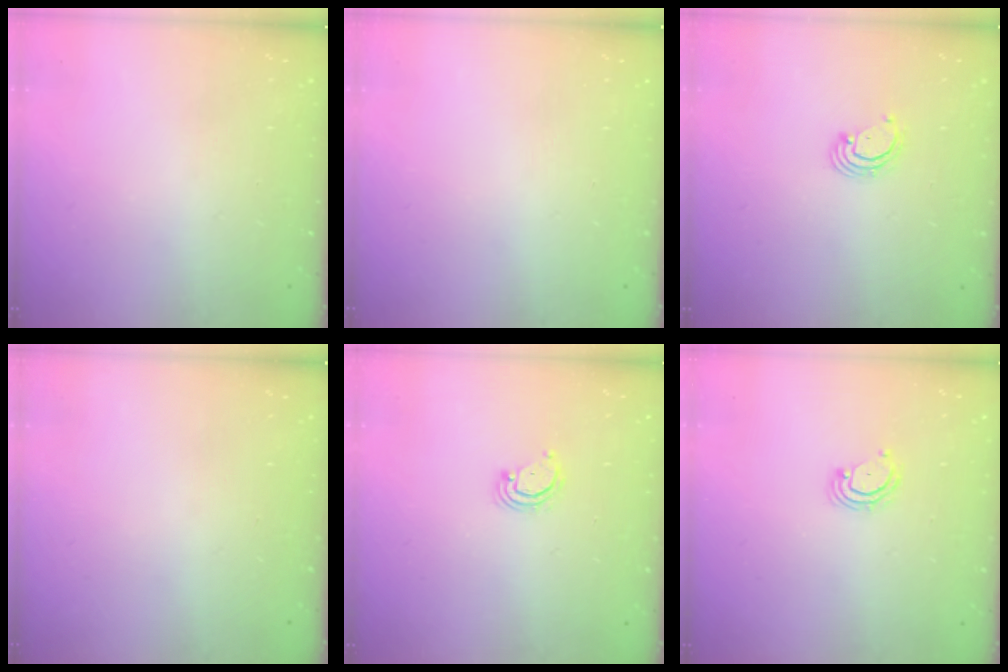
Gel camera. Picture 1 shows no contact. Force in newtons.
{"total": 0.0}
{"total": 2.6, "press": 2.6, "slide": 0.3}
{"total": 0.0}
{"total": 2.9, "press": 2.9, "slide": 0.2}
{"total": 3.6, "press": 3.6, "slide": 0.4}